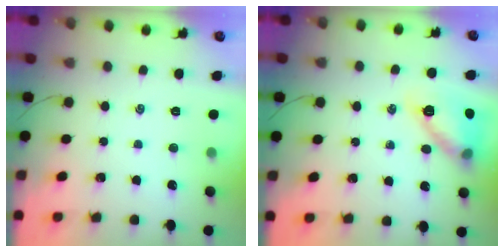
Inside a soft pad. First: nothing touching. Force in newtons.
{"total": 13.4, "press": 13.3, "slide": 1.8}